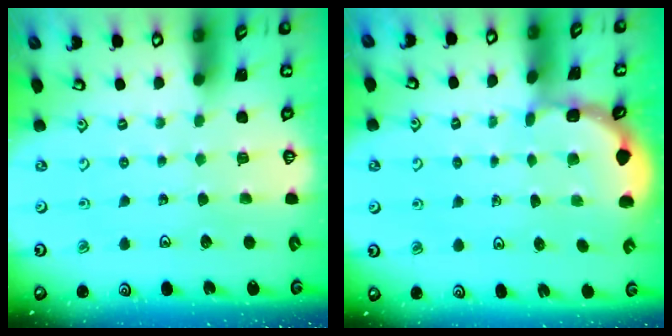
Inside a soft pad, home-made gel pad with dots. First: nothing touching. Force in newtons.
{"total": 1.5, "press": 1.5, "slide": 0.2}